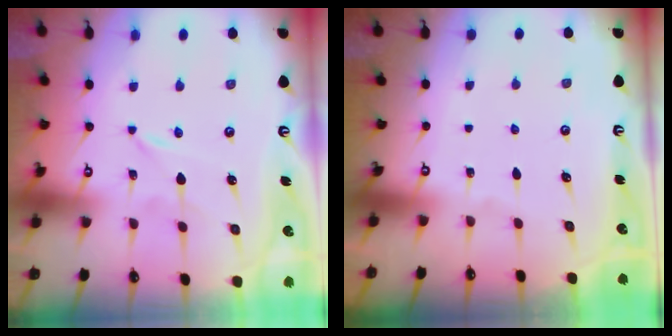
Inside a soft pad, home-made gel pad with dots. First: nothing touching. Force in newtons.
{"total": 0.0}